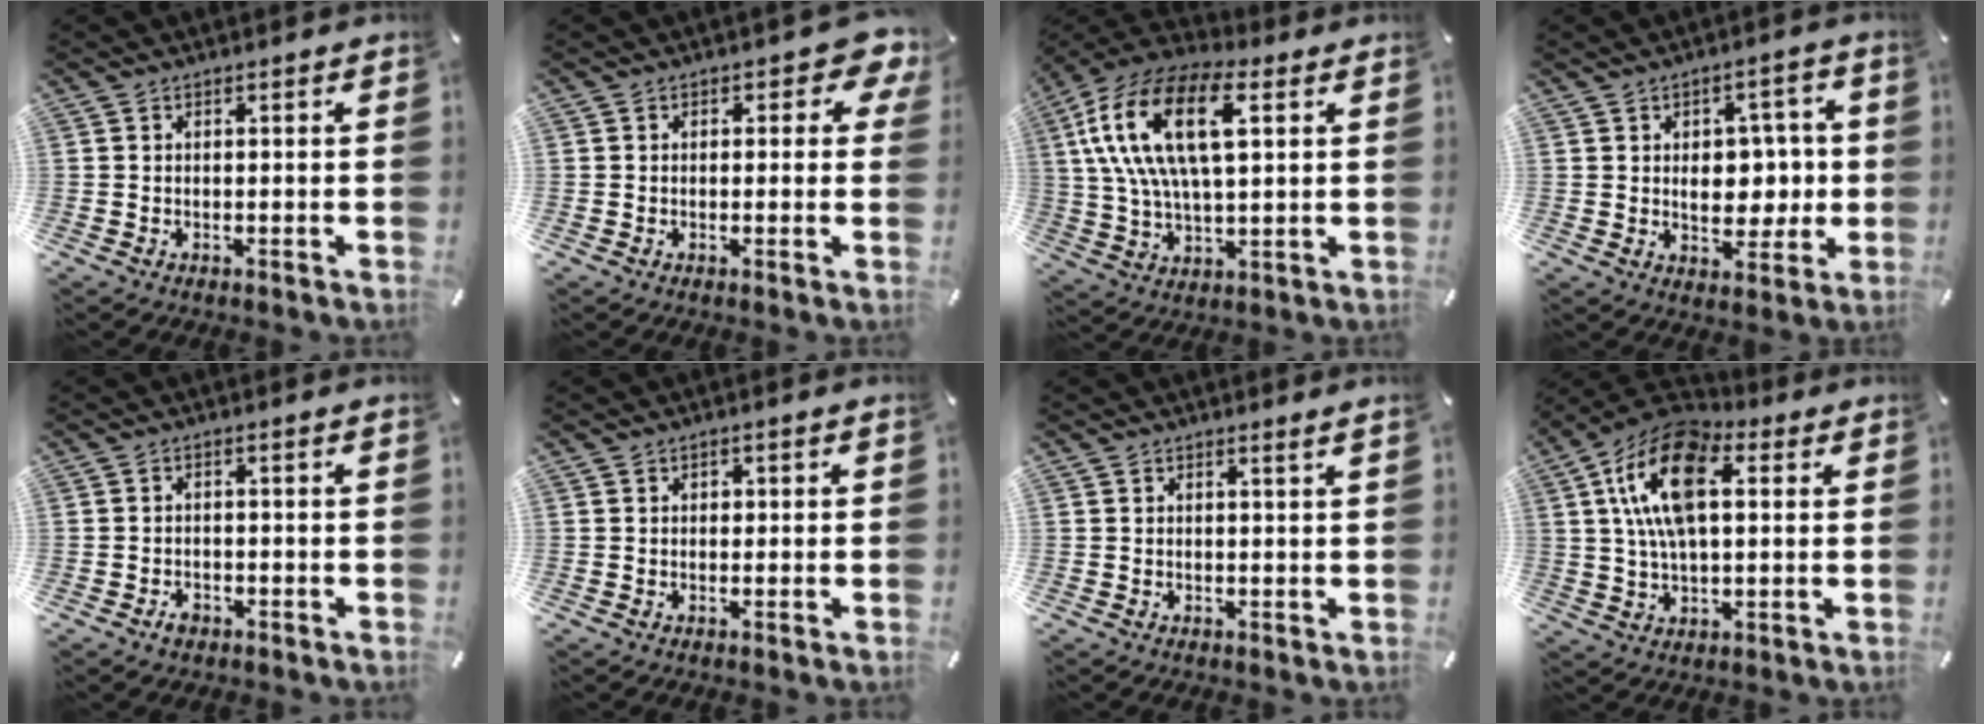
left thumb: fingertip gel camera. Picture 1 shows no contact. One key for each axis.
{"total": 5.1, "fx": 1.9, "fy": 3.2, "fz": 3.5, "tx": -0.031, "ty": -0.001, "tz": 0.026}
{"total": 19.1, "fx": 6.6, "fy": 9.5, "fz": 15.2, "tx": -0.326, "ty": 0.002, "tz": 0.110}
{"total": 9.4, "fx": 0.3, "fy": 6.8, "fz": 6.5, "tx": -0.070, "ty": -0.001, "tz": 0.002}
{"total": 2.1, "fx": -1.4, "fy": 1.4, "fz": 0.8, "tx": -0.015, "ty": 0.008, "tz": -0.027}
{"total": 1.1, "fx": 0.1, "fy": 1.0, "fz": 0.4, "tx": -0.009, "ty": 0.005, "tz": 0.000}
{"total": 0.9, "fx": 0.7, "fy": -0.2, "fz": 0.6, "tx": -0.009, "ty": -0.003, "tz": 0.013}
{"total": 16.3, "fx": 5.1, "fy": 8.8, "fz": 12.7, "tx": -0.258, "ty": 0.005, "tz": 0.089}